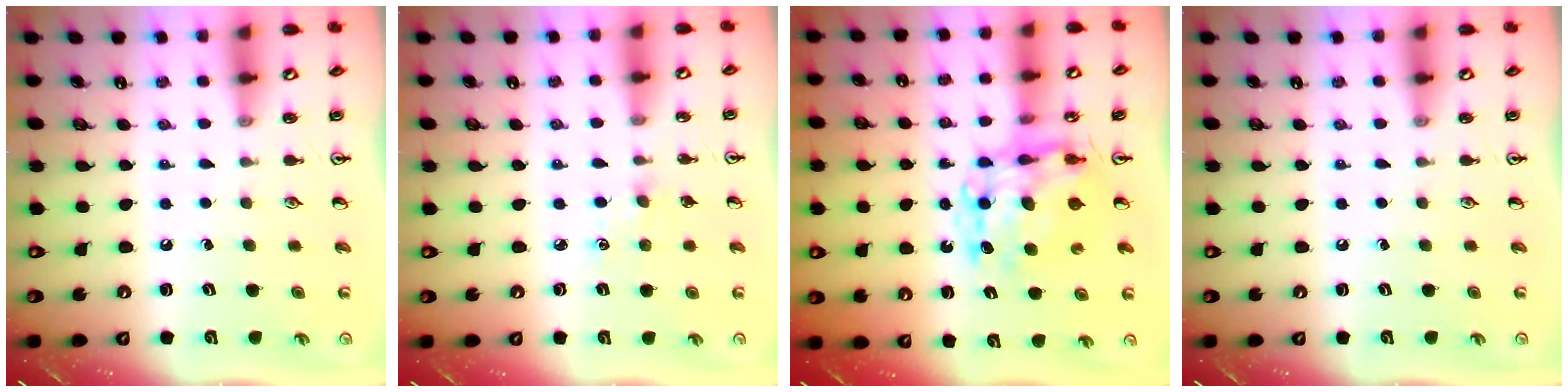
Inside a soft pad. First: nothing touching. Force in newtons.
{"total": 2.0, "press": 2.0, "slide": 0.3}
{"total": 11.6, "press": 11.5, "slide": 0.9}
{"total": 0.0}